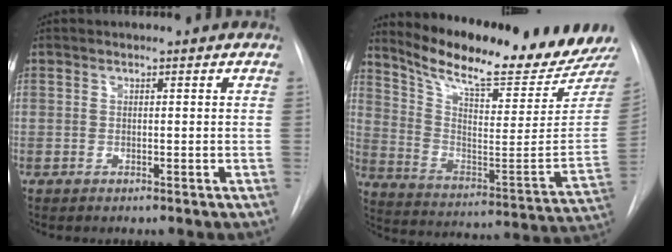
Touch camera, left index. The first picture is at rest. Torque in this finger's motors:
{"motor_torque": [1.03, -1.10, 0.32, 0.09]}